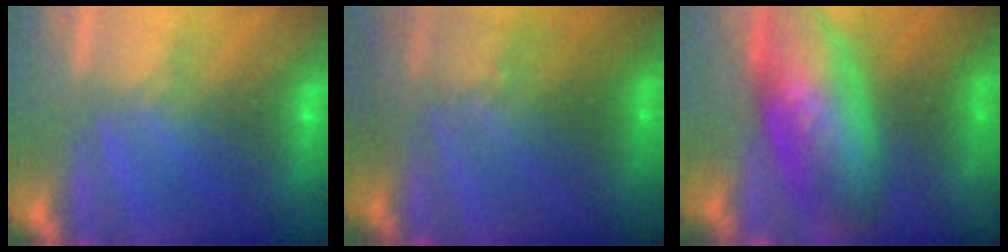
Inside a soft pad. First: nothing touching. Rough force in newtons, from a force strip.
{"total": 2.9}
{"total": 6.0}